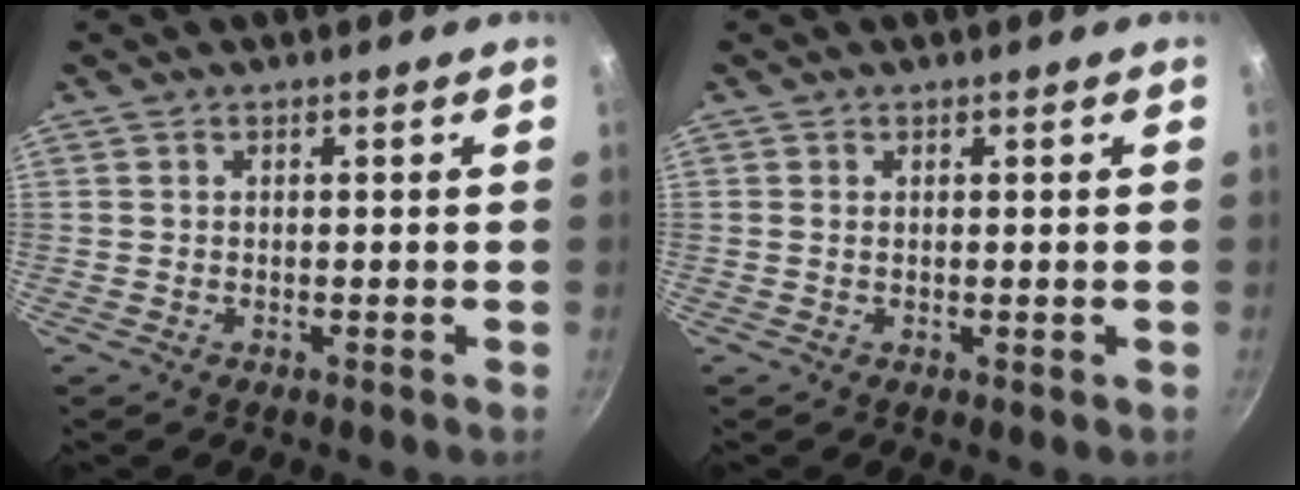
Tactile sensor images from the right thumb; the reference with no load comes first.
{"total": 0.5, "force": [0.2, 0.2, 0.5], "torque": [-0.009, -0.001, 0.002]}